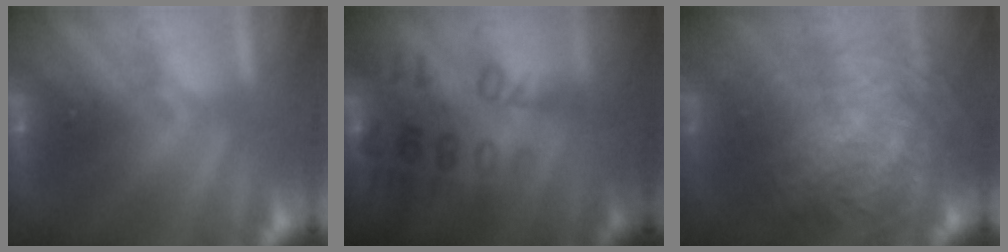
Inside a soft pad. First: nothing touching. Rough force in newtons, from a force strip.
{"total": 2.8}
{"total": 9.7}